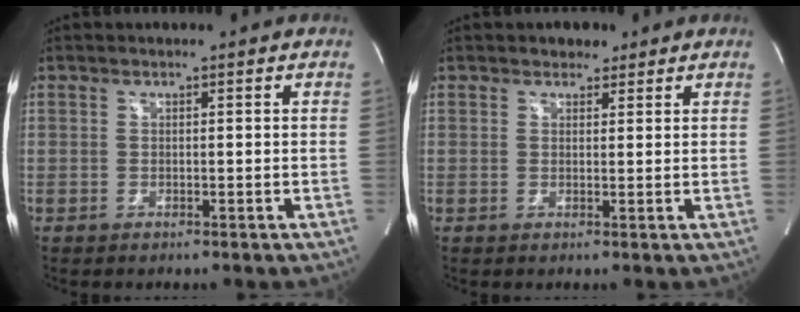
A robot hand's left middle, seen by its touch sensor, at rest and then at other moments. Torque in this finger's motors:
{"motor_torque": [0.14, -0.03, -0.03, 0.01]}